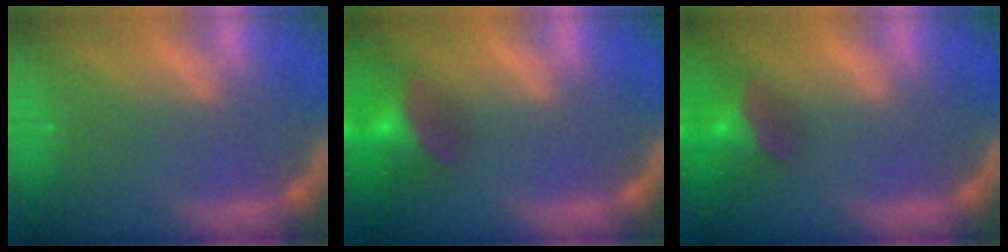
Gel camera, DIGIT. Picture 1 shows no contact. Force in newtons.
{"total": 7.0}
{"total": 5.9}